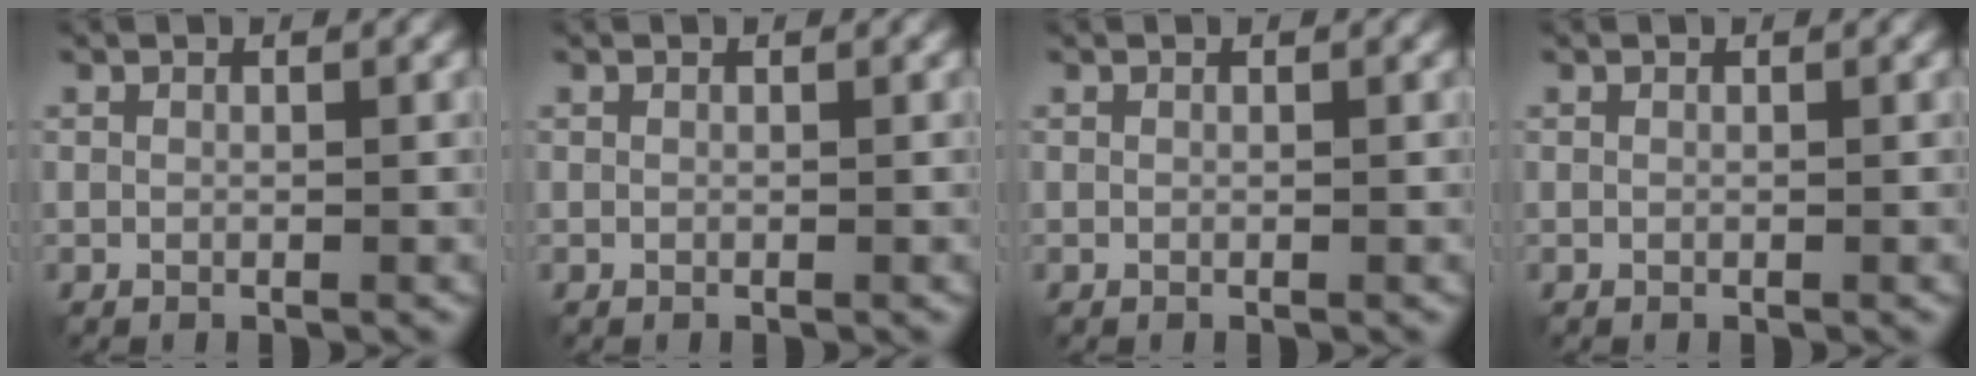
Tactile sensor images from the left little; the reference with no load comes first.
{"total": 0.0}
{"total": 0.0}
{"total": 0.0}